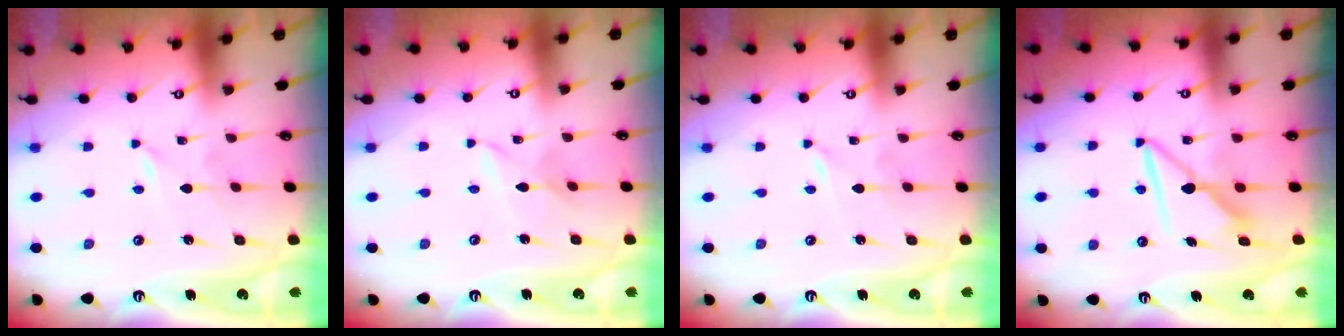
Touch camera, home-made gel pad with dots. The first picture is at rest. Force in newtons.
{"total": 2.6, "press": 2.6, "slide": 0.3}
{"total": 0.0}
{"total": 8.4, "press": 8.3, "slide": 0.6}